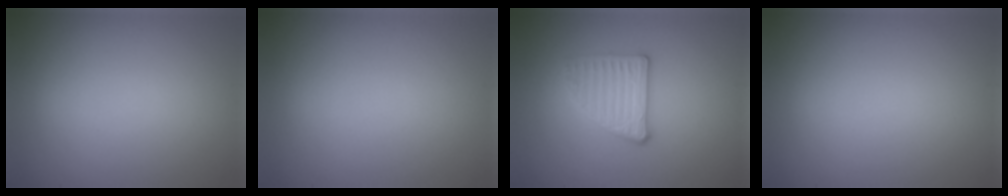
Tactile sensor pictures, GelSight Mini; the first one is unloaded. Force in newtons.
{"total": 0.0}
{"total": 2.8, "press": 2.5, "slide": 1.2}
{"total": 0.0}